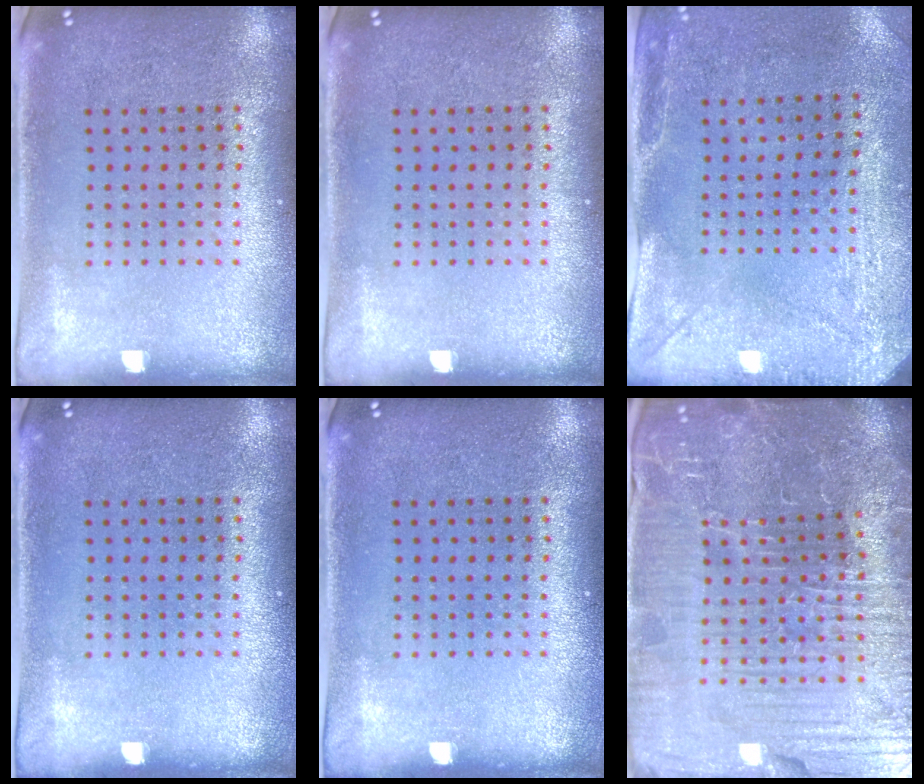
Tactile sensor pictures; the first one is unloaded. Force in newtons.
{"total": 0.0}
{"total": 3.0, "press": 2.4, "slide": 1.9}
{"total": 0.0}
{"total": 0.0}
{"total": 6.2, "press": 5.8, "slide": 2.3}